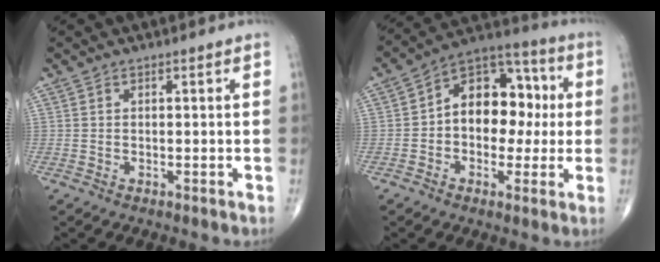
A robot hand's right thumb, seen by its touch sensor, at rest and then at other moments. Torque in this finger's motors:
{"motor_torque": [-0.51, 0.81, 0.18, -0.03, 0.09]}